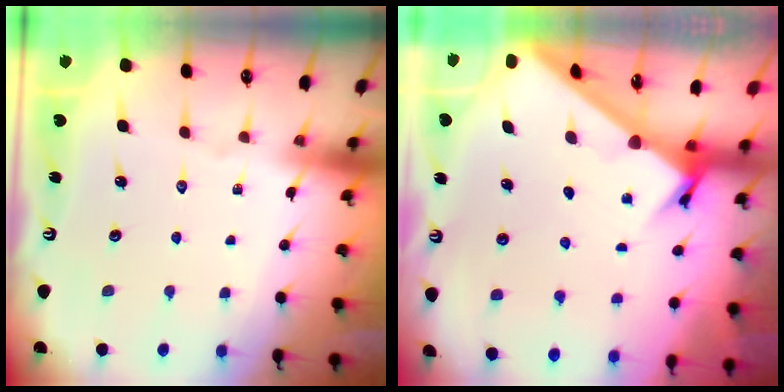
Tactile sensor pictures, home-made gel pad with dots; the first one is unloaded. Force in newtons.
{"total": 2.6, "press": 2.6, "slide": 0.2}